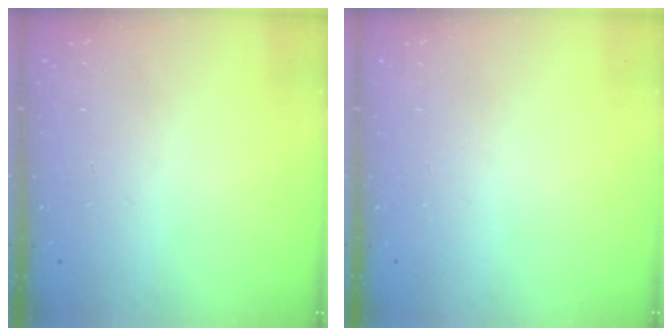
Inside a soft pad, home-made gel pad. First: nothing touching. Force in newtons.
{"total": 0.0}